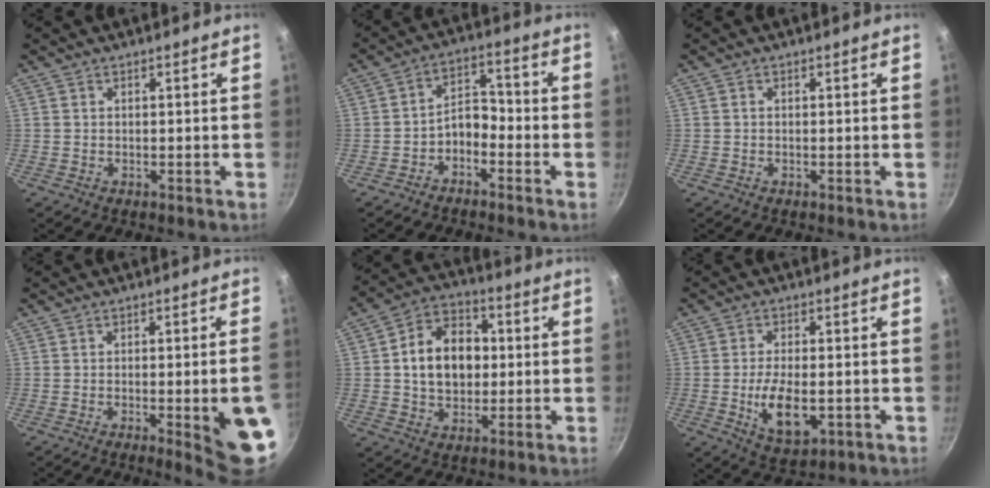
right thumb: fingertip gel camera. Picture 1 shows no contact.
{"total": 5.7, "force": [-3.0, 3.5, 3.3], "torque": [-0.035, 0.051, -0.058]}
{"total": 0.0}
{"total": 11.8, "force": [-3.0, 2.2, 11.2], "torque": [-0.117, 0.012, -0.031]}
{"total": 13.6, "force": [0.9, 10.1, 9.0], "torque": [-0.114, 0.021, 0.004]}
{"total": 9.8, "force": [-2.0, 4.9, 8.3], "torque": [-0.142, -0.001, -0.025]}